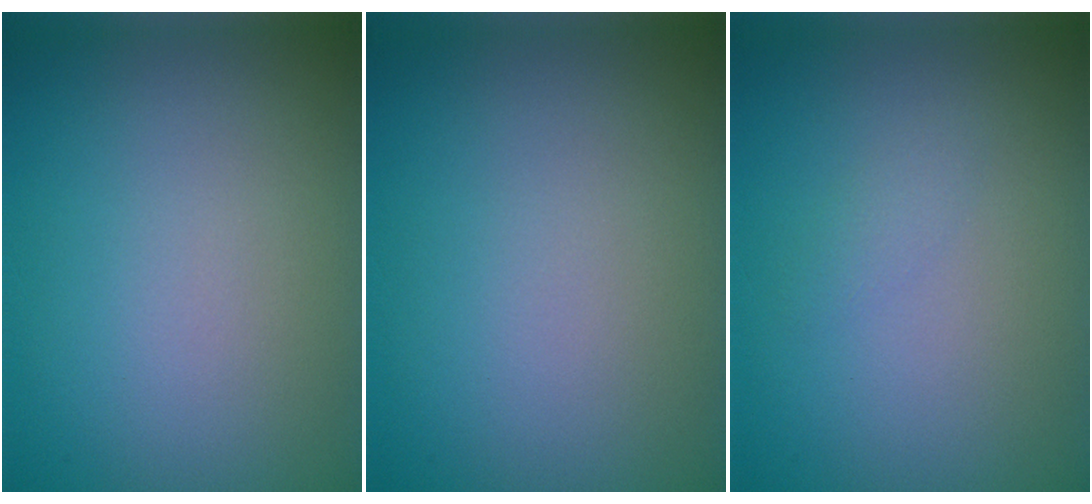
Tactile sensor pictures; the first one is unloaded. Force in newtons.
{"total": 0.0}
{"total": 0.8, "press": 0.8, "slide": 0.0}